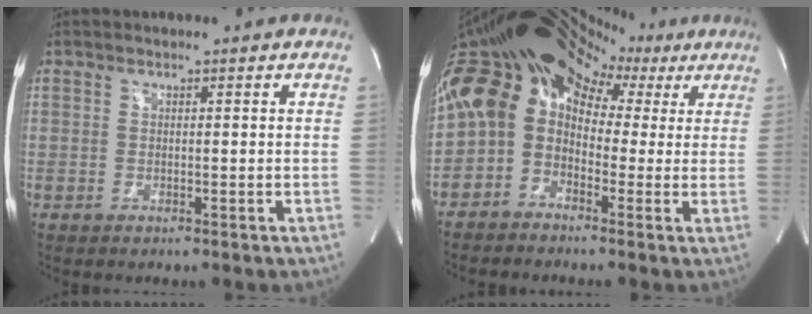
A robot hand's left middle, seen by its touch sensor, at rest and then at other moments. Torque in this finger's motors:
{"motor_torque": [2.14, 0.00, 1.05, 0.21]}